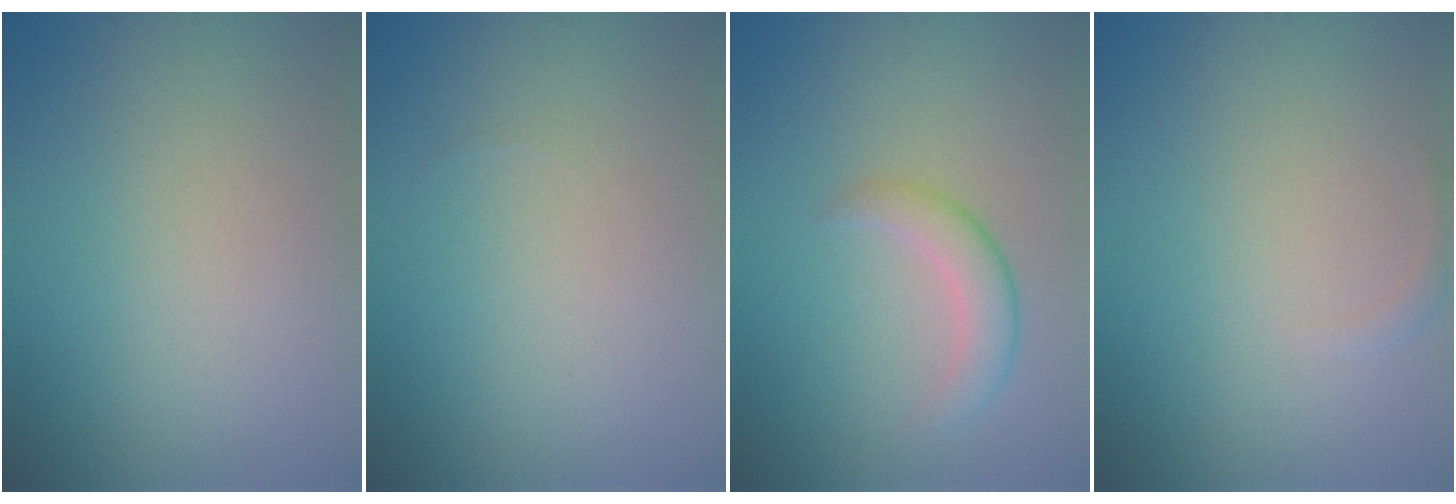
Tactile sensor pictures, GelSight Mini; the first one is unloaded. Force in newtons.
{"total": 0.0}
{"total": 2.6, "press": 2.6, "slide": 0.1}
{"total": 0.8, "press": 0.8, "slide": 0.1}